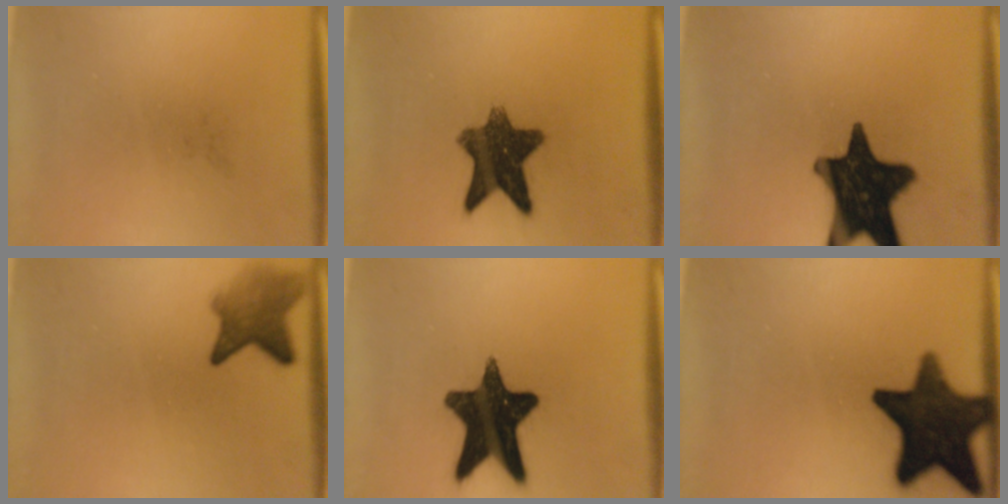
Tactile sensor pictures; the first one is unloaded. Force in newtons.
{"total": 10.6}
{"total": 16.7}
{"total": 5.0}
{"total": 16.2}
{"total": 15.7}